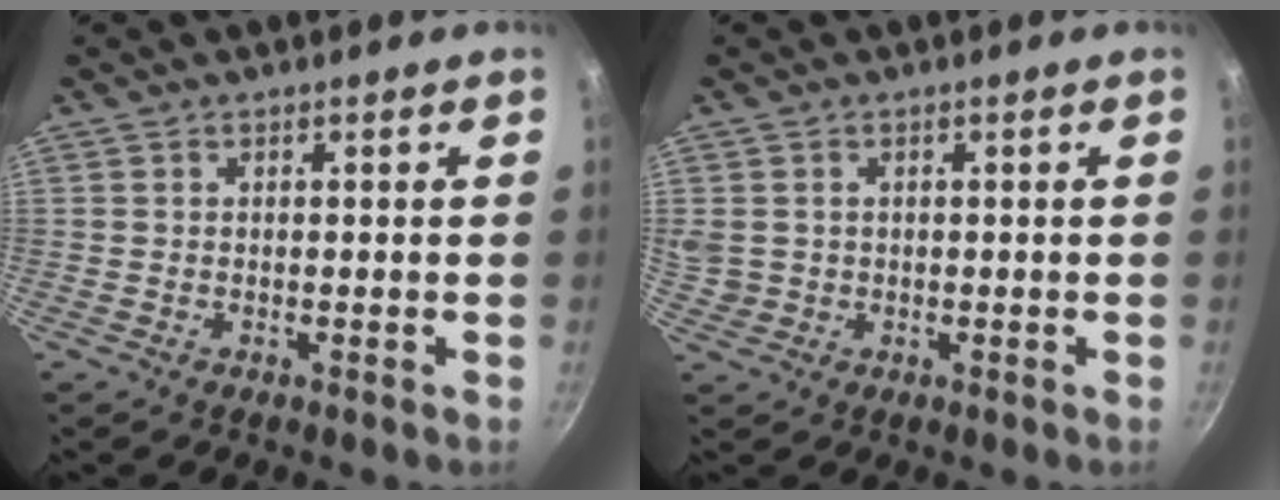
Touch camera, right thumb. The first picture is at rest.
{"total": 3.9, "force": [0.7, 3.4, 1.7], "torque": [-0.028, 0.001, 0.020]}